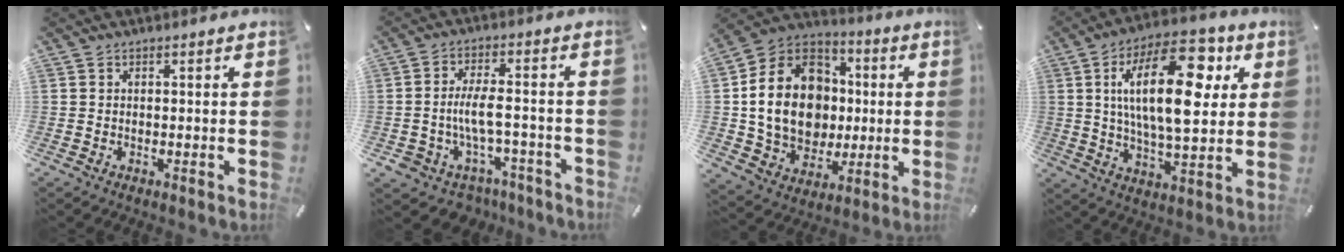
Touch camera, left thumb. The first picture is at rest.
{"total": 8.9, "force": [-2.6, 5.7, 6.4], "torque": [-0.135, 0.015, -0.042]}
{"total": 18.8, "force": [-0.3, 15.8, 10.1], "torque": [-0.211, 0.007, 0.002]}
{"total": 22.8, "force": [6.4, 10.6, 19.2], "torque": [-0.326, -0.005, 0.095]}